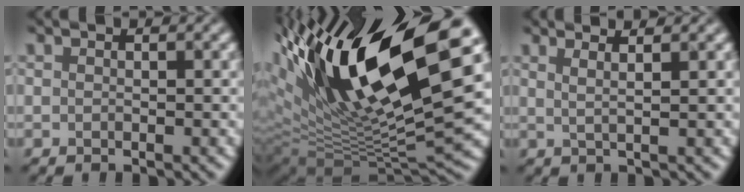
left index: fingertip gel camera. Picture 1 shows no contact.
{"total": 15.6, "force": [5.0, 5.1, 13.9], "torque": [-0.270, 0.015, 0.101]}
{"total": 1.9, "force": [1.1, 0.1, 1.5], "torque": [-0.036, 0.012, 0.016]}